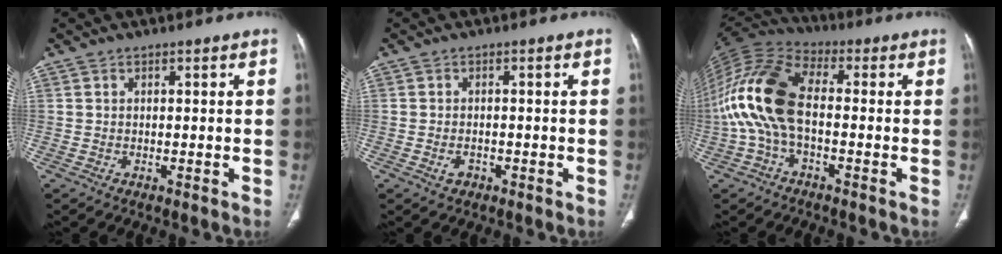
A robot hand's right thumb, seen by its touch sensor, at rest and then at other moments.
{"total": 1.9, "force": [-0.9, 1.3, 1.0], "torque": [-0.019, 0.007, -0.011]}
{"total": 15.7, "force": [-1.5, 8.3, 13.3], "torque": [-0.283, 0.034, -0.038]}